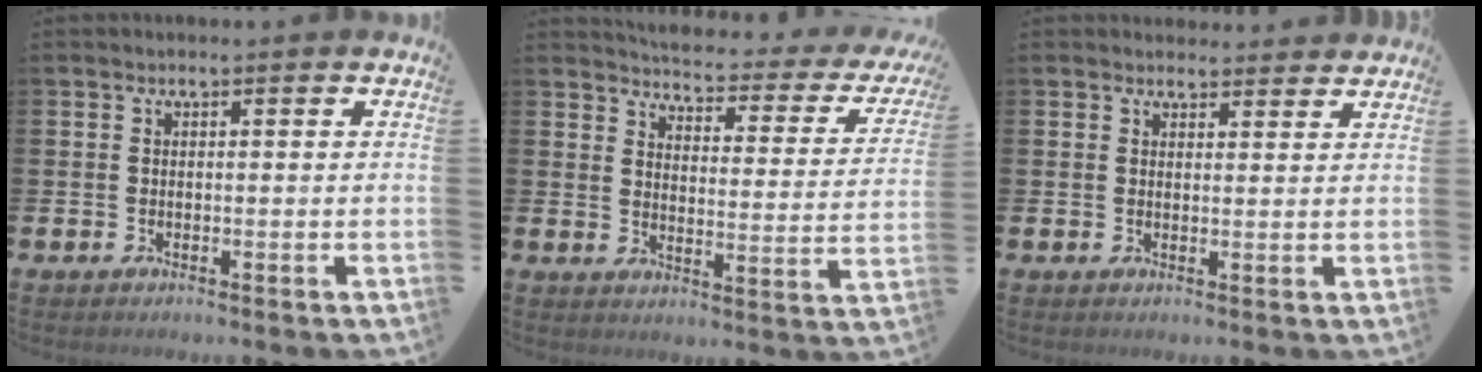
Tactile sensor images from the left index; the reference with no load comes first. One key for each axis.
{"total": 3.8, "fx": 3.6, "fy": 0.9, "fz": 0.8, "tx": -0.034, "ty": -0.038, "tz": 0.054}
{"total": 2.4, "fx": 2.3, "fy": 0.7, "fz": -0.2, "tx": 0.008, "ty": -0.012, "tz": 0.041}